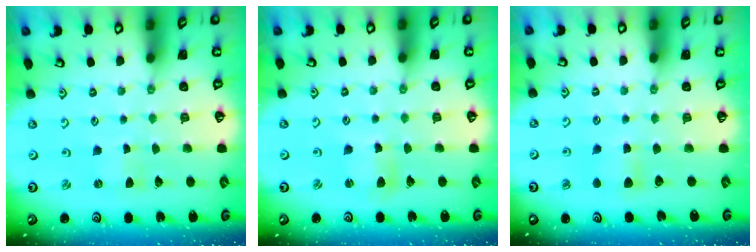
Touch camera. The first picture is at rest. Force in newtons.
{"total": 4.2, "press": 4.2, "slide": 0.5}
{"total": 4.4, "press": 4.3, "slide": 0.7}